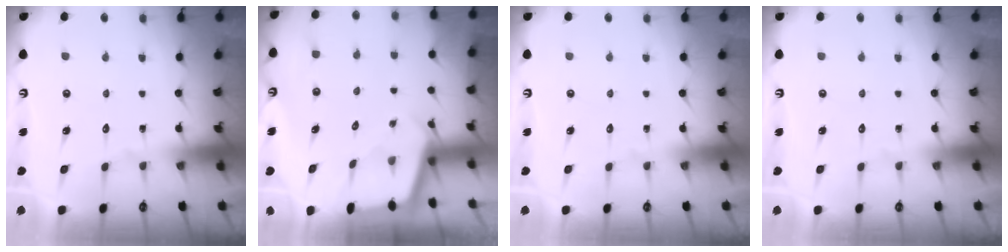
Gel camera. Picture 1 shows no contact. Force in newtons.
{"total": 1.9, "press": 1.9, "slide": 0.2}
{"total": 0.0}
{"total": 0.0}